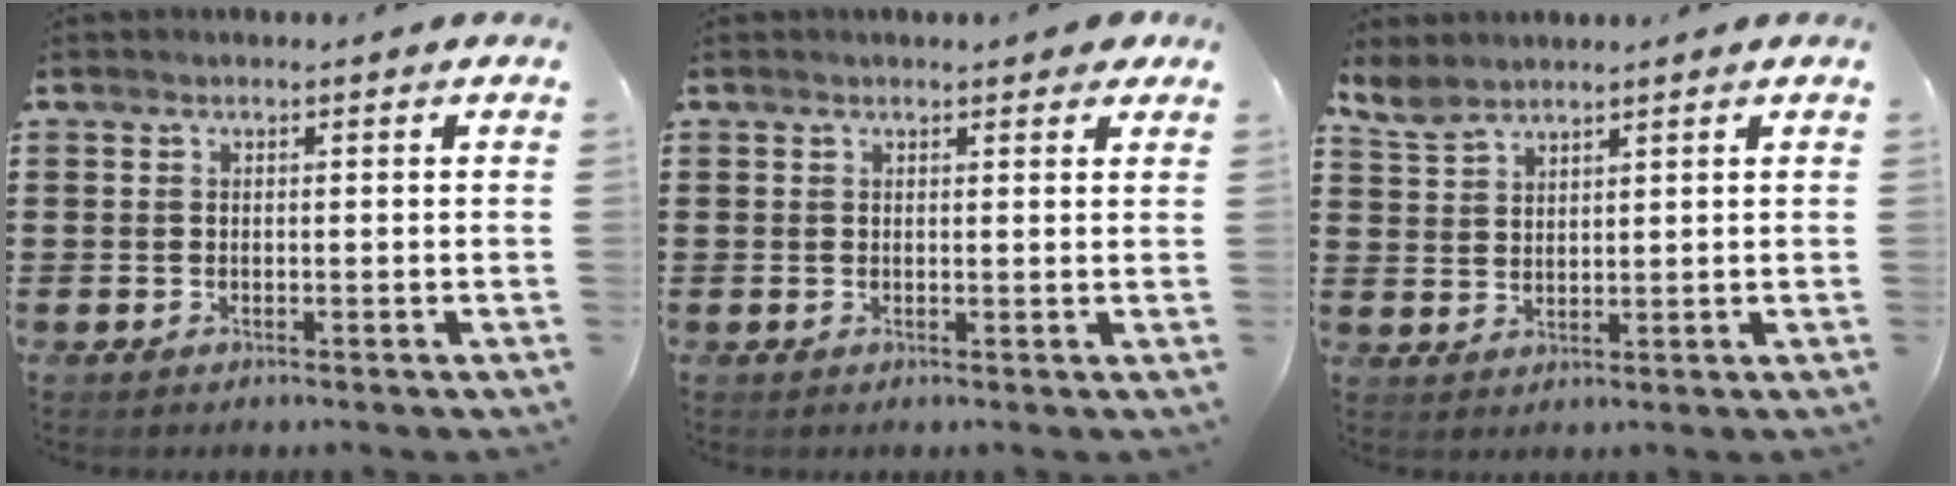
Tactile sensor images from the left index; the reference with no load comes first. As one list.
[{"total": 1.6, "force": [1.3, 0.4, 0.8], "torque": [-0.011, 0.001, 0.024]}, {"total": 3.7, "force": [3.4, 1.1, 1.1], "torque": [-0.032, -0.004, 0.064]}]